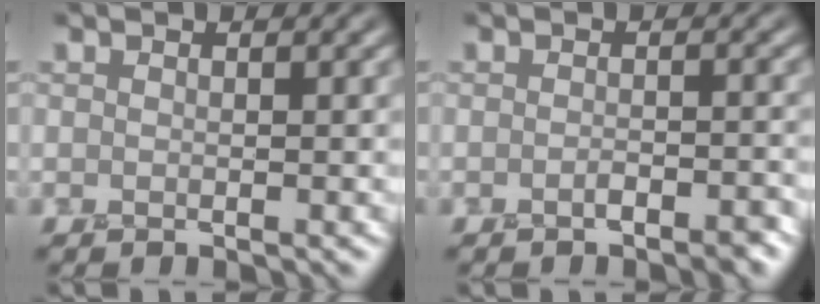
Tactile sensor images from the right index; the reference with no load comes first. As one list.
[{"total": 1.8, "force": [-1.3, 0.6, 1.1], "torque": [-0.016, 0.004, -0.024]}]